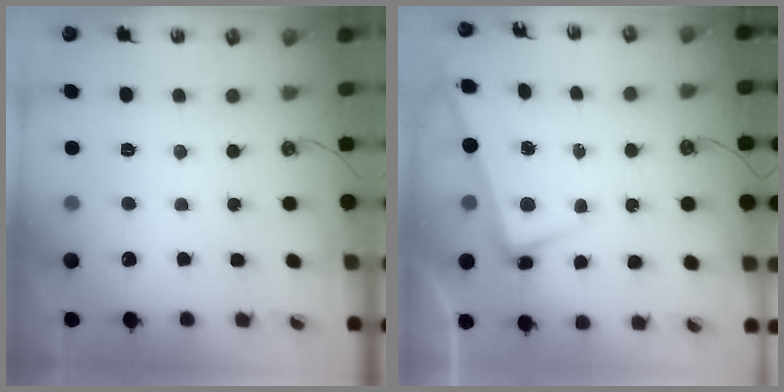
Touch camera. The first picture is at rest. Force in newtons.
{"total": 2.6, "press": 2.6, "slide": 0.6}